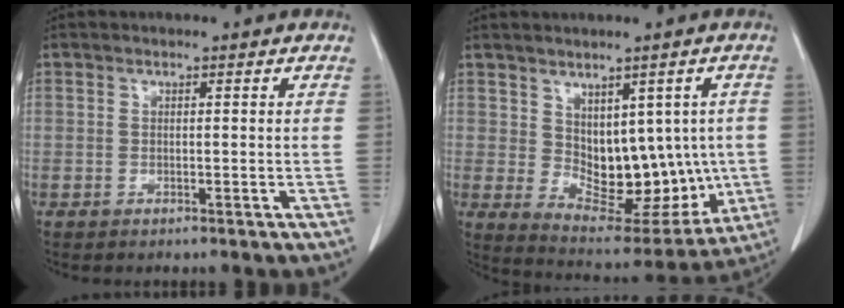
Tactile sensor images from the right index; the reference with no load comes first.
{"total": 13.1, "force": [0.3, 7.6, 10.7], "torque": [-0.132, 0.006, 0.039]}